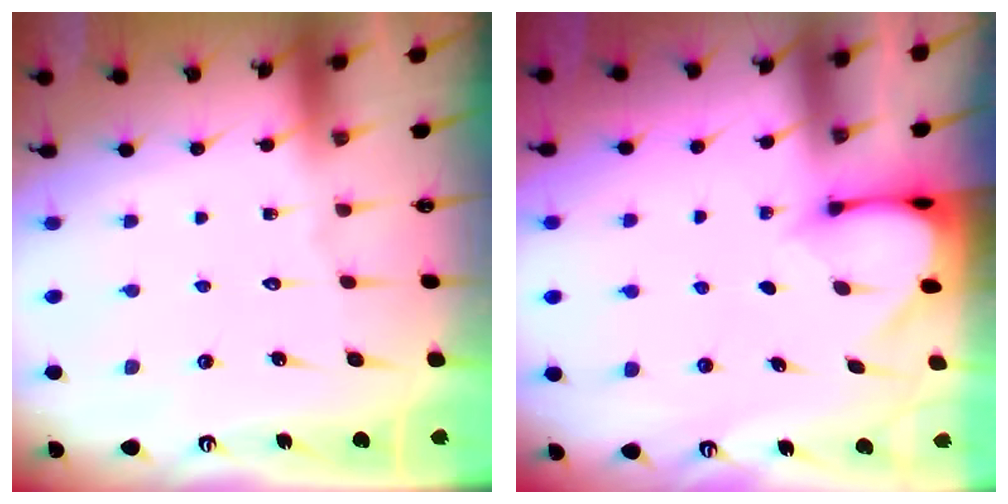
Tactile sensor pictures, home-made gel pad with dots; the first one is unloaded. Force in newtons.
{"total": 2.9, "press": 2.9, "slide": 0.2}